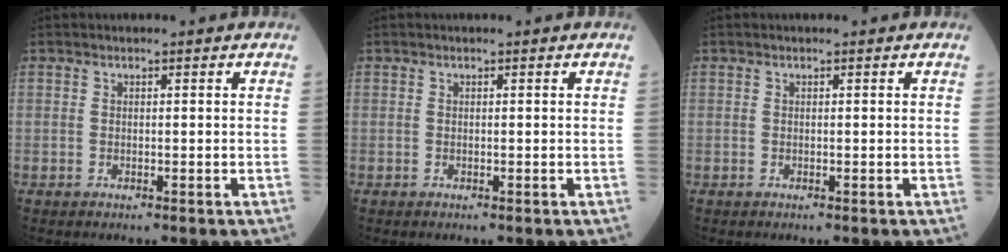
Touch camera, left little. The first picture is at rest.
{"total": 0.0}
{"total": 0.0}